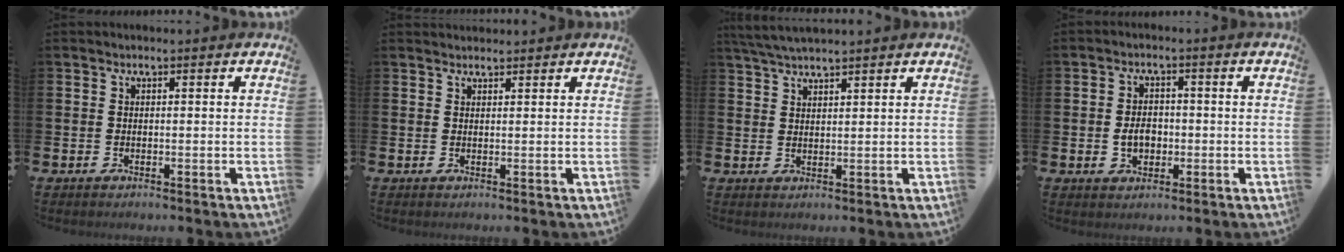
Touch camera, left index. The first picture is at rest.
{"total": 1.3, "force": [1.3, 0.3, 0.1], "torque": [0.009, -0.002, 0.021]}
{"total": 3.8, "force": [3.5, 0.3, 1.4], "torque": [-0.039, -0.005, 0.066]}
{"total": 3.3, "force": [-0.6, 2.5, 2.1], "torque": [-0.023, -0.002, -0.018]}